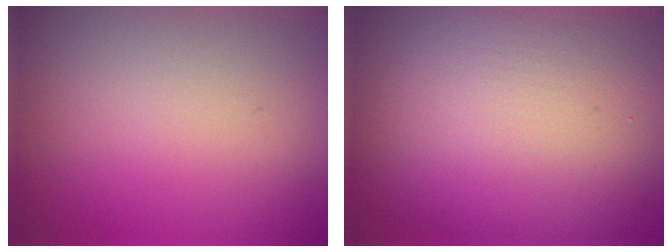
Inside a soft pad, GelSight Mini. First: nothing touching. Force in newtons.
{"total": 13.1, "press": 13.1, "slide": 0.6}